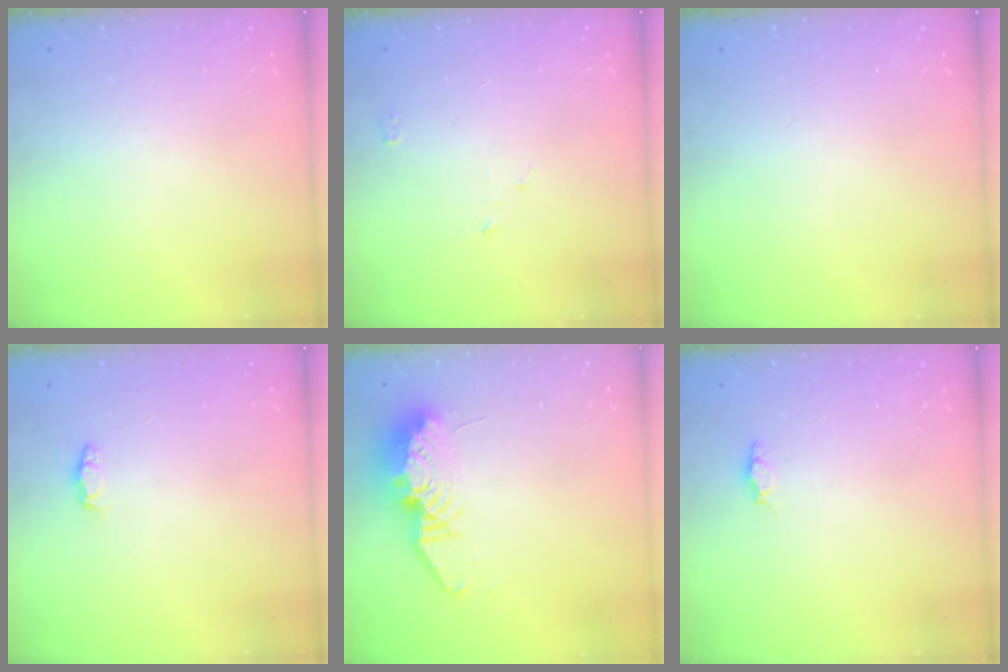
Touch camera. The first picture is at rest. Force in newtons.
{"total": 2.5, "press": 2.5, "slide": 0.3}
{"total": 0.0}
{"total": 3.1, "press": 3.1, "slide": 0.5}
{"total": 13.4, "press": 13.4, "slide": 1.2}
{"total": 4.0, "press": 3.7, "slide": 1.5}